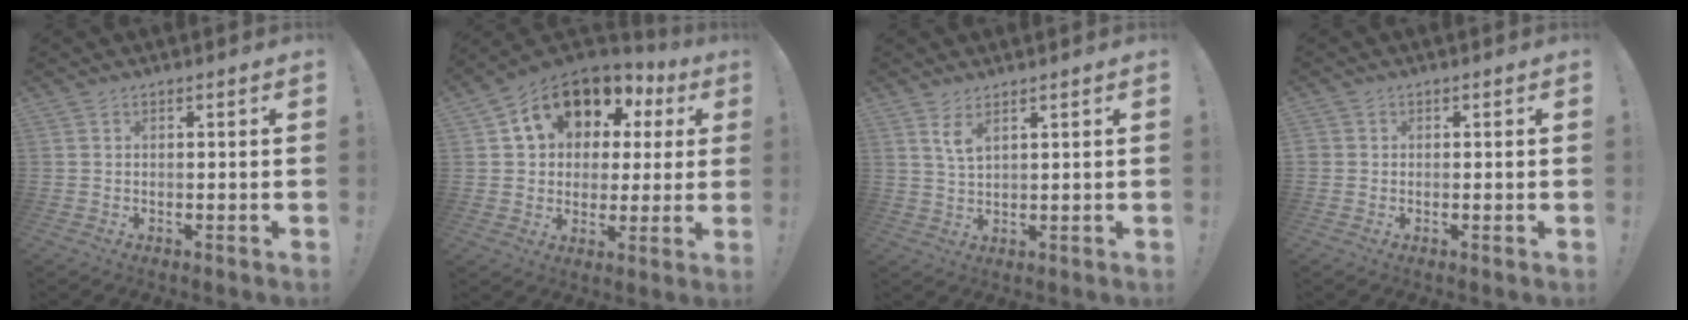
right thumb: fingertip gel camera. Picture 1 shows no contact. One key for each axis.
{"total": 14.3, "fx": 7.6, "fy": 9.6, "fz": 7.5, "tx": -0.126, "ty": -0.039, "tz": 0.141}
{"total": 3.9, "fx": 2.5, "fy": 1.1, "fz": 2.8, "tx": -0.057, "ty": -0.012, "tz": 0.044}
{"total": 1.1, "fx": 0.0, "fy": 1.1, "fz": 0.3, "tx": -0.006, "ty": 0.004, "tz": 0.001}